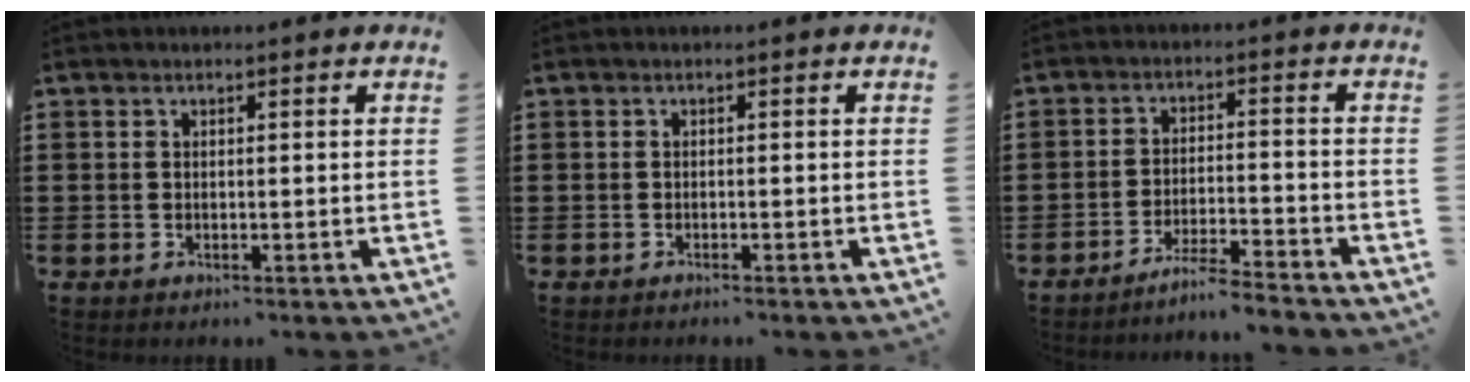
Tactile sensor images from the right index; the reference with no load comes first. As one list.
[{"total": 0.5, "force": [-0.5, 0.0, 0.1], "torque": [-0.005, -0.002, -0.010]}, {"total": 4.6, "force": [-4.3, -0.4, 1.4], "torque": [-0.032, -0.007, -0.087]}]